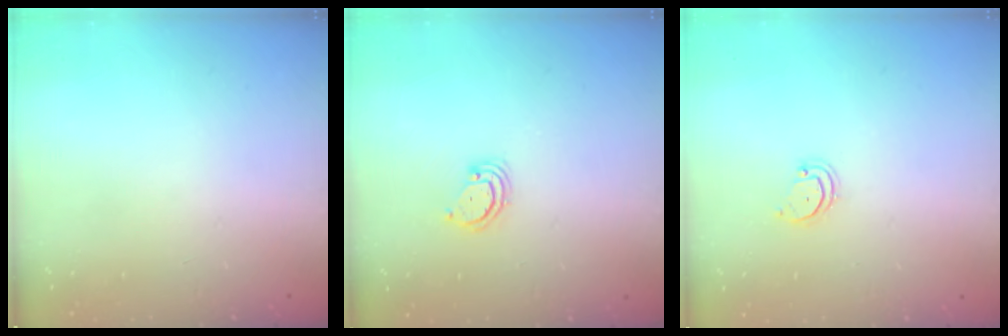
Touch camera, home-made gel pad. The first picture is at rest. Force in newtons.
{"total": 2.9, "press": 2.9, "slide": 0.2}
{"total": 2.6, "press": 2.6, "slide": 0.2}